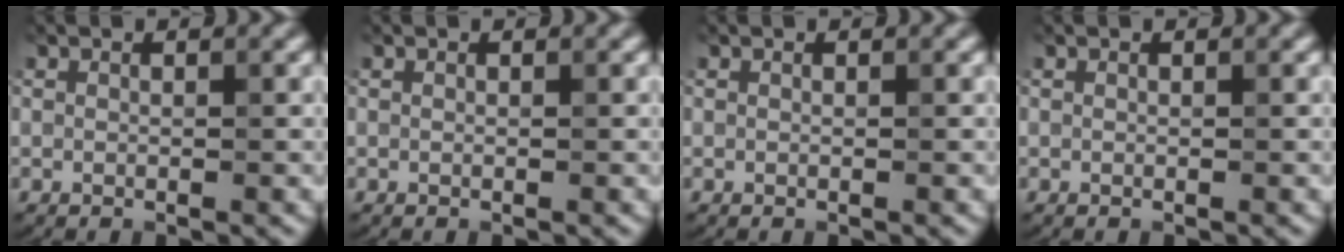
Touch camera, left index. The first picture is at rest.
{"total": 0.0}
{"total": 0.0}
{"total": 0.0}